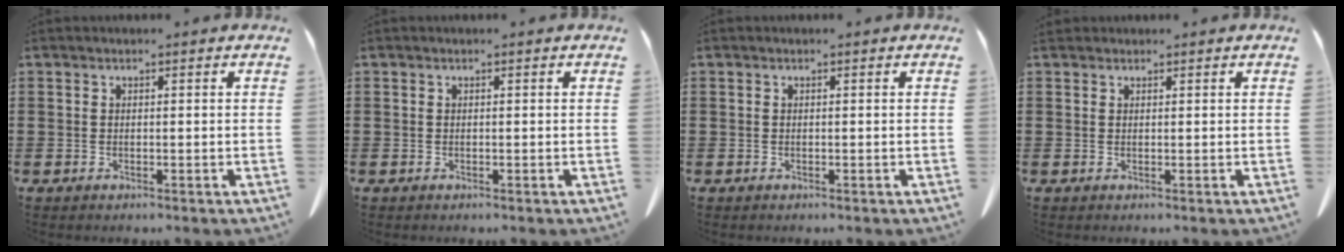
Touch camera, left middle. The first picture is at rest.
{"total": 0.0}
{"total": 0.0}
{"total": 0.8, "force": [0.7, 0.3, 0.1], "torque": [-0.005, 0.000, 0.015]}